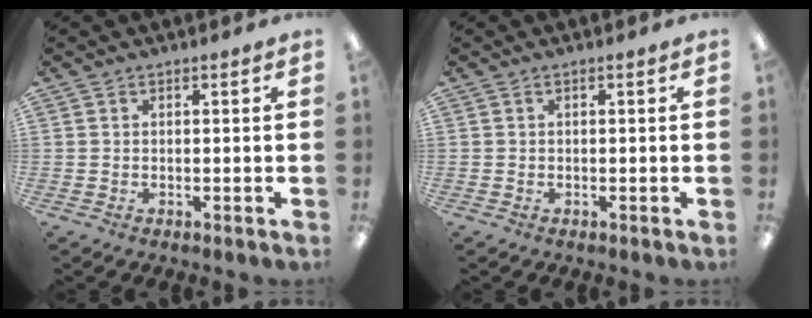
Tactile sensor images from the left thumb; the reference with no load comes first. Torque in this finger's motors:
{"motor_torque": [-0.05, 0.05, 0.19, -0.01, 0.00]}